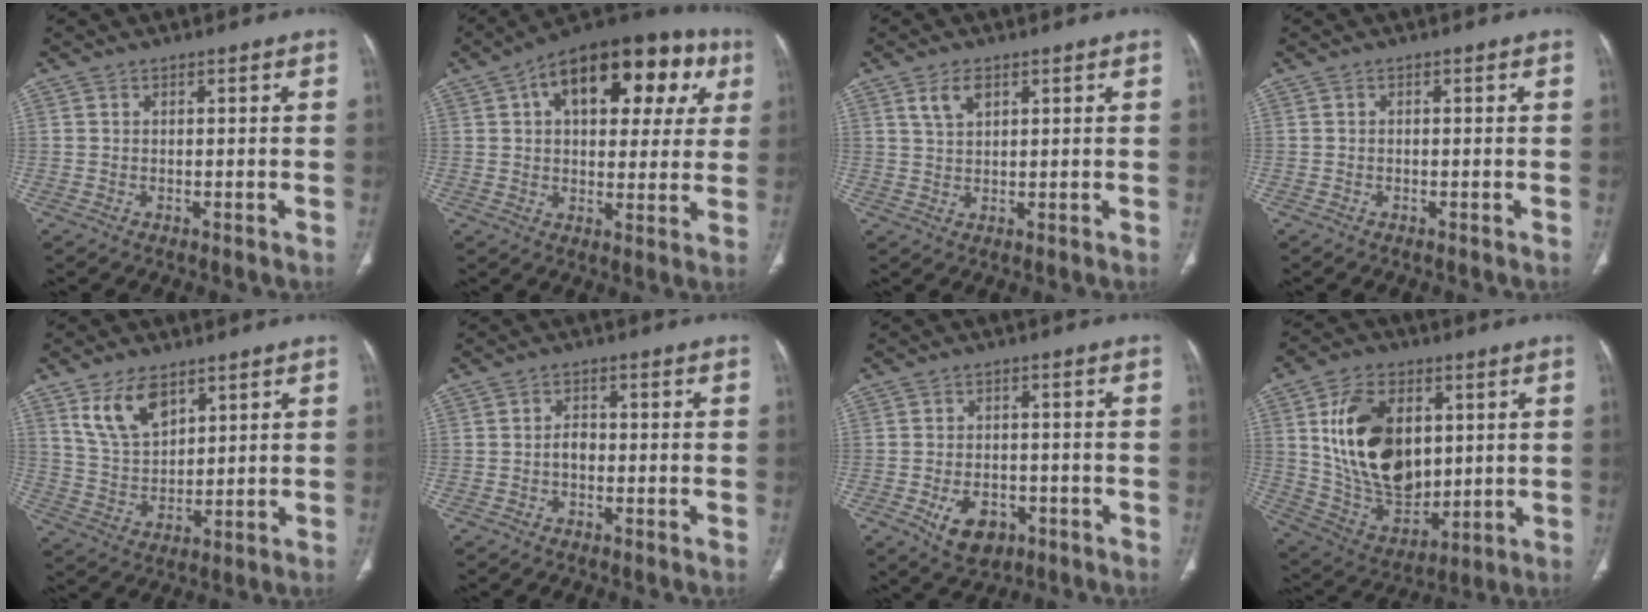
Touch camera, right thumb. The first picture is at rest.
{"total": 22.9, "force": [8.1, 12.4, 17.5], "torque": [-0.207, 0.030, 0.112]}
{"total": 3.9, "force": [2.0, 2.0, 2.6], "torque": [-0.046, -0.003, 0.043]}
{"total": 0.0}
{"total": 9.7, "force": [5.7, 5.3, 5.9], "torque": [-0.094, -0.028, 0.119]}
{"total": 2.4, "force": [-0.6, 1.6, 1.7], "torque": [-0.018, 0.009, -0.014]}
{"total": 7.5, "force": [-3.3, 4.9, 4.7], "torque": [-0.062, 0.014, -0.042]}
{"total": 21.2, "force": [4.3, 13.8, 15.4], "torque": [-0.238, -0.020, 0.097]}